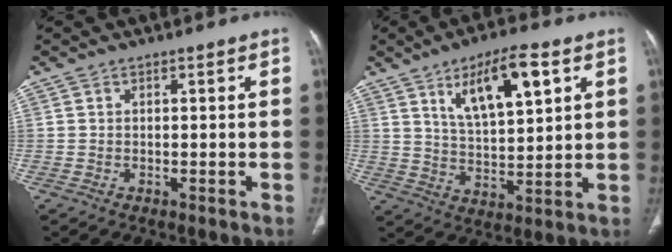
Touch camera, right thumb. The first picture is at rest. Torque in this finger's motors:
{"motor_torque": [0.11, 0.12, 0.38, 0.37, 0.10]}